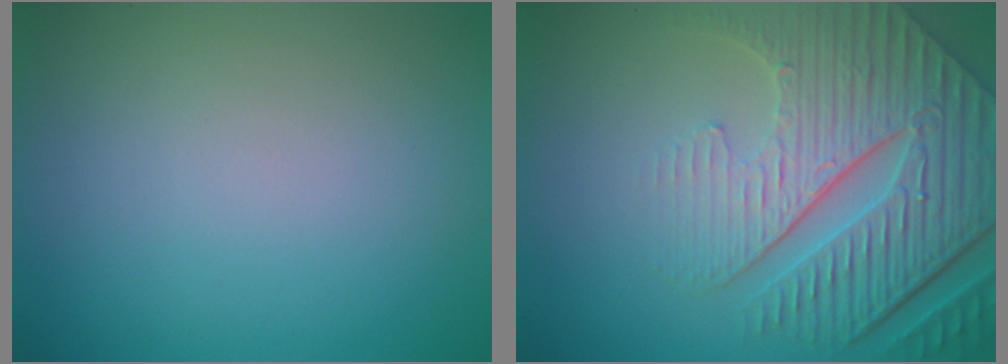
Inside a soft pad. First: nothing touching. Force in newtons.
{"total": 9.0, "press": 6.3, "slide": 6.5}